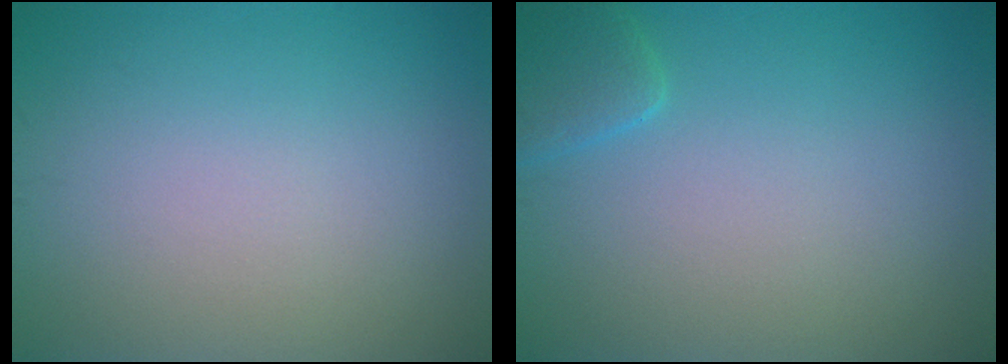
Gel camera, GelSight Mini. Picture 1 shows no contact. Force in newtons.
{"total": 2.1, "press": 2.1, "slide": 0.2}